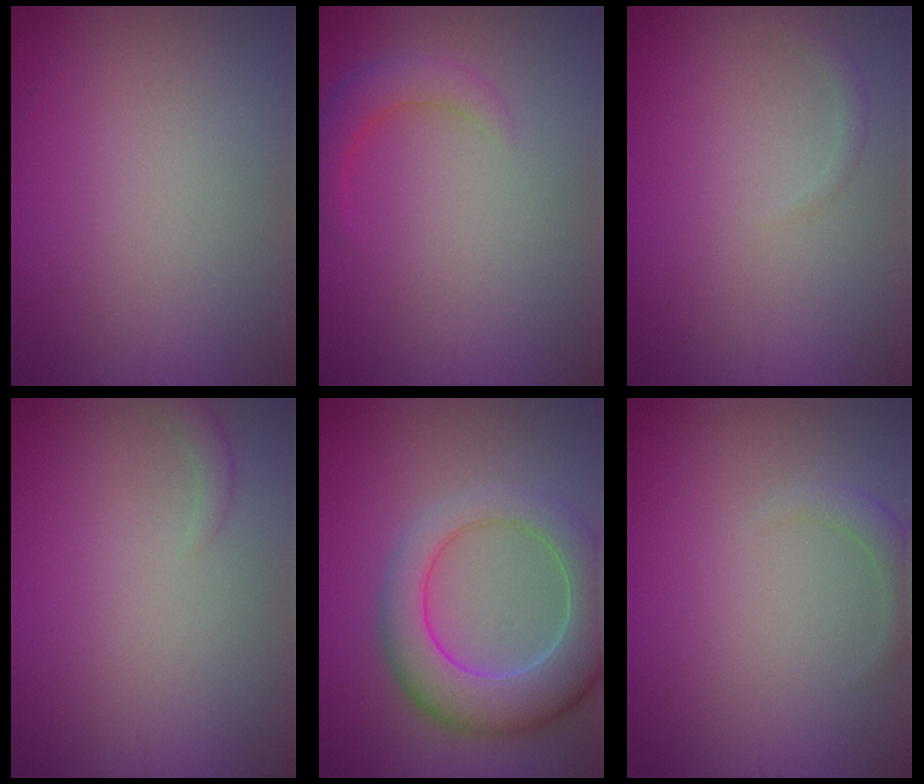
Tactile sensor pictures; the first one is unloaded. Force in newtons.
{"total": 2.6, "press": 2.6, "slide": 0.2}
{"total": 0.8, "press": 0.8, "slide": 0.0}
{"total": 0.9, "press": 0.9, "slide": 0.1}
{"total": 8.0, "press": 7.9, "slide": 0.8}
{"total": 1.6, "press": 1.6, "slide": 0.1}